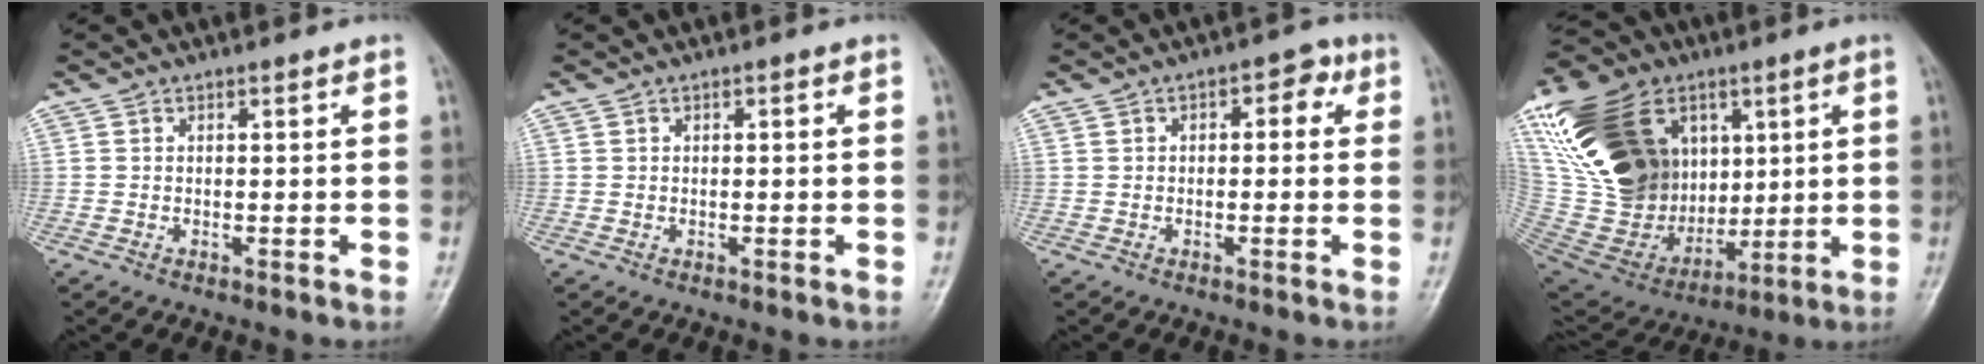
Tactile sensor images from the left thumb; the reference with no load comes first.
{"total": 0.0}
{"total": 3.1, "force": [0.7, 1.9, 2.4], "torque": [-0.018, 0.012, 0.004]}
{"total": 30.6, "force": [8.4, 22.2, 19.3], "torque": [-0.377, 0.001, 0.172]}